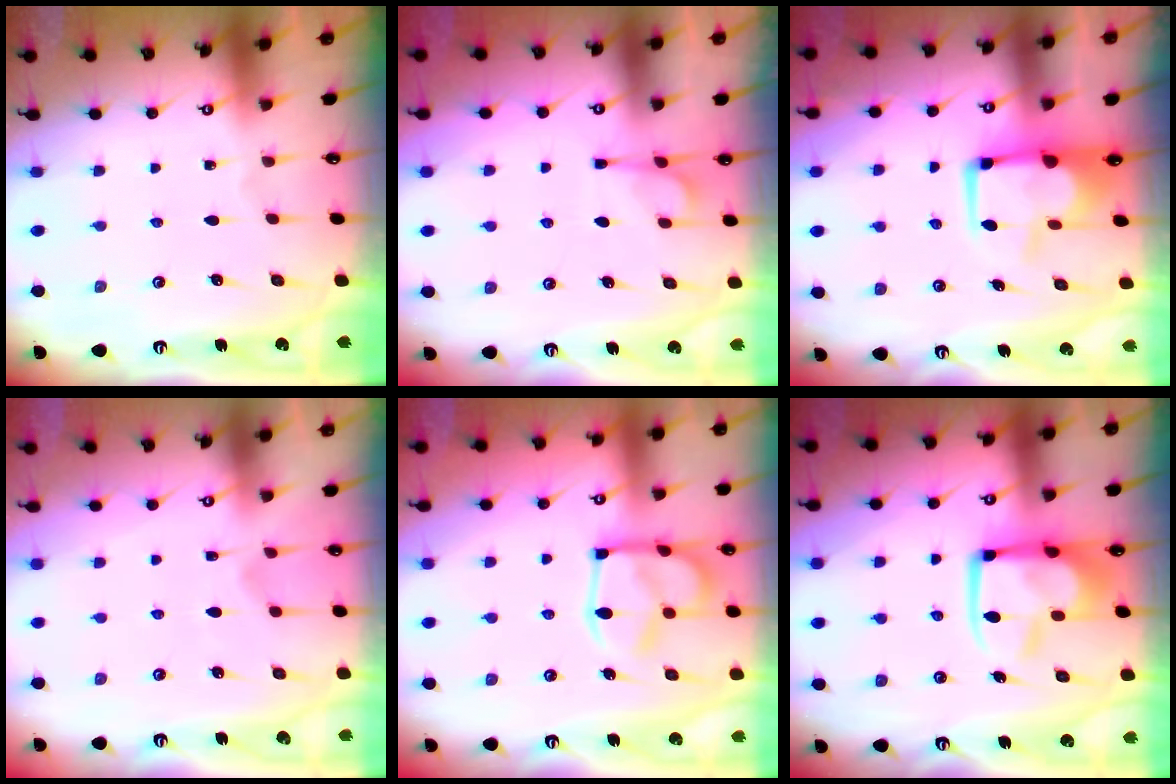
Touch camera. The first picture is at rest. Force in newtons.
{"total": 1.1, "press": 0.0, "slide": 1.1}
{"total": 4.2, "press": 3.8, "slide": 1.7}
{"total": 2.2, "press": 1.9, "slide": 1.1}
{"total": 15.0, "press": 15.0, "slide": 1.1}
{"total": 12.2, "press": 12.0, "slide": 1.8}